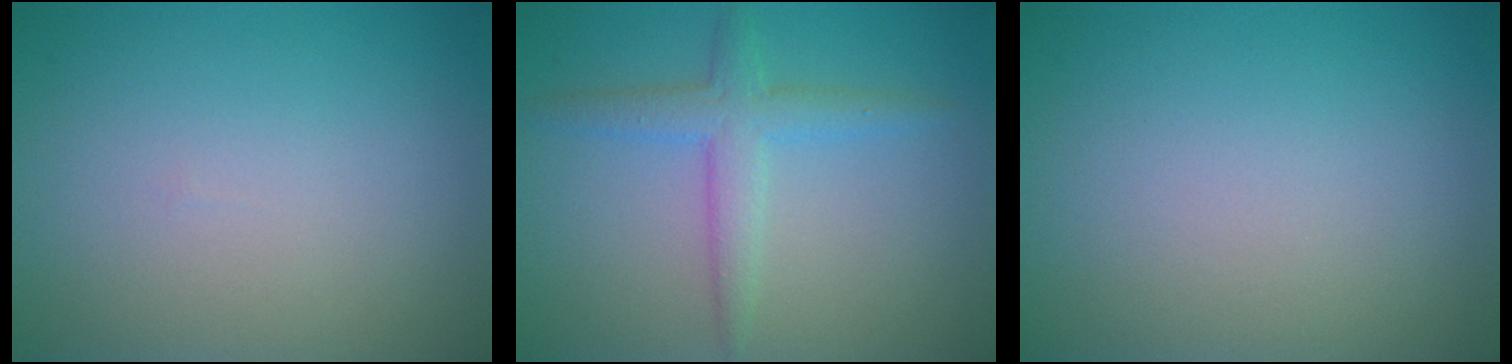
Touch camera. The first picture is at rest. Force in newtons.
{"total": 3.0, "press": 3.0, "slide": 0.1}
{"total": 0.0}